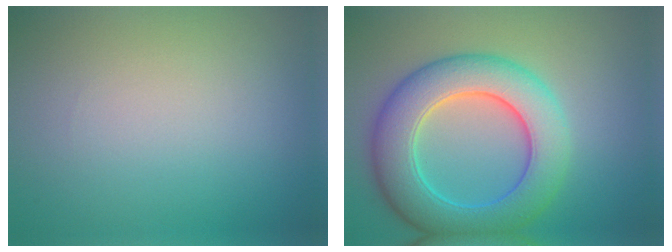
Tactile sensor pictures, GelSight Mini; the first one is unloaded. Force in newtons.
{"total": 8.4, "press": 8.4, "slide": 0.2}